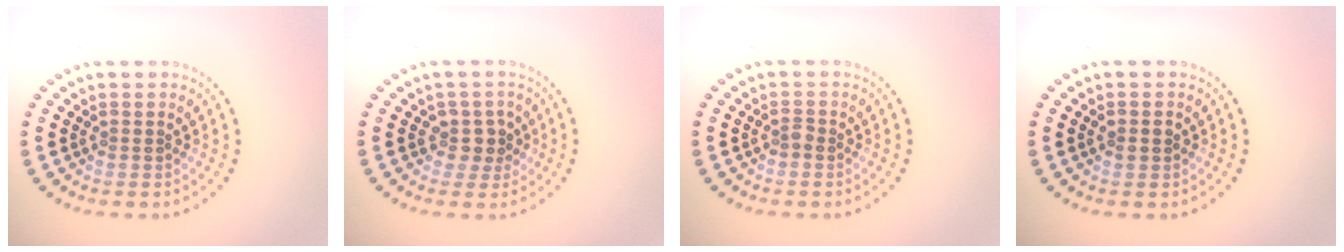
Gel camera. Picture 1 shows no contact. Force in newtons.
{"total": 2.0, "press": 1.6, "slide": 1.3}
{"total": 0.7, "press": 0.6, "slide": 0.4}
{"total": 1.3, "press": 1.3, "slide": 0.1}